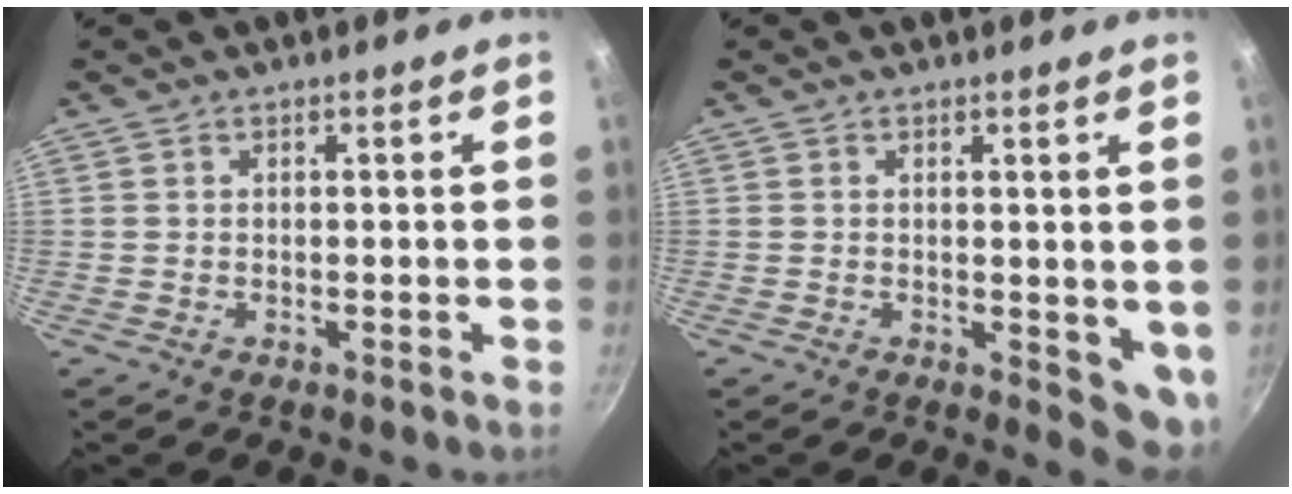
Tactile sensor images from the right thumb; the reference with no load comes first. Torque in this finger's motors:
{"motor_torque": [0.21, 0.33, 0.08, -0.08, 0.13]}